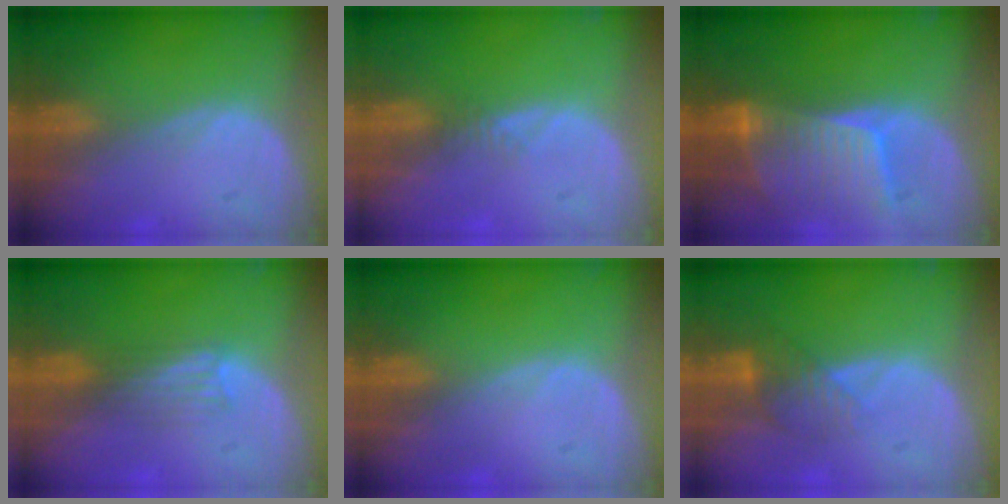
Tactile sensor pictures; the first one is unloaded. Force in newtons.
{"total": 1.2, "press": 1.0, "slide": 0.6}
{"total": 8.5, "press": 7.7, "slide": 3.6}
{"total": 3.0, "press": 2.8, "slide": 1.3}
{"total": 0.0}
{"total": 4.4, "press": 3.7, "slide": 2.3}